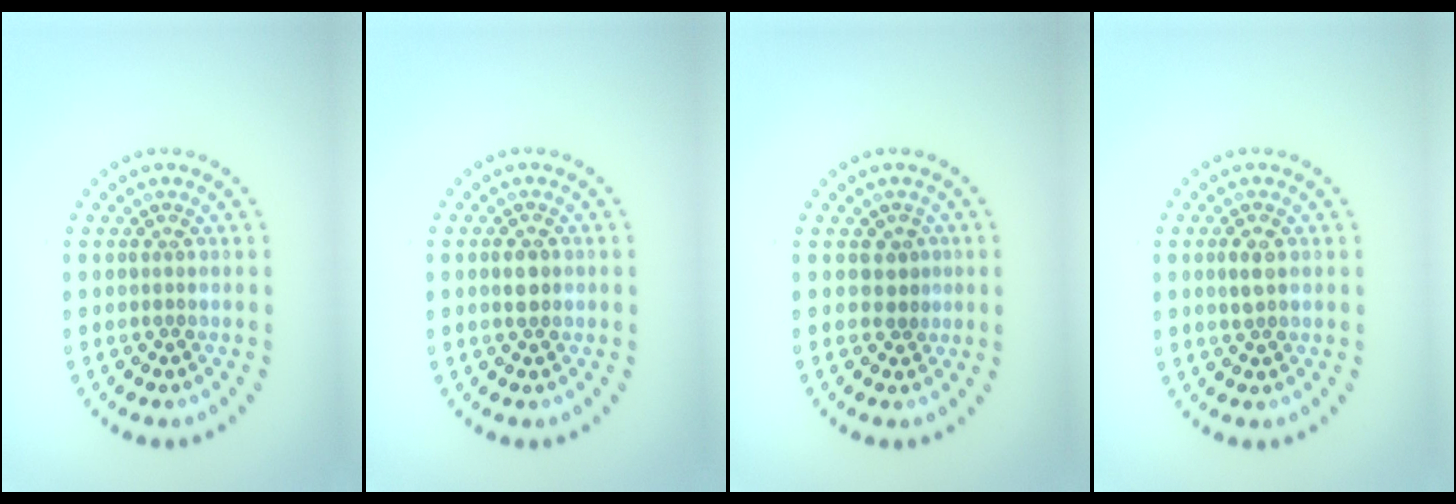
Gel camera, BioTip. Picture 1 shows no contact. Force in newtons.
{"total": 1.5, "press": 1.5, "slide": 0.3}
{"total": 1.5, "press": 1.2, "slide": 0.9}
{"total": 1.4, "press": 1.4, "slide": 0.3}